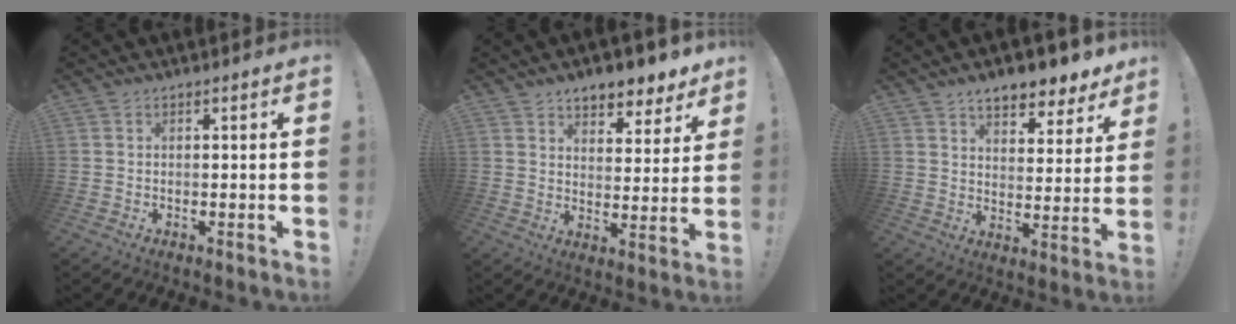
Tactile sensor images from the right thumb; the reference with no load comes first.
{"total": 8.4, "force": [7.0, 3.6, 2.8], "torque": [-0.030, -0.057, 0.128]}
{"total": 9.9, "force": [7.9, 3.7, 4.6], "torque": [-0.066, -0.057, 0.141]}